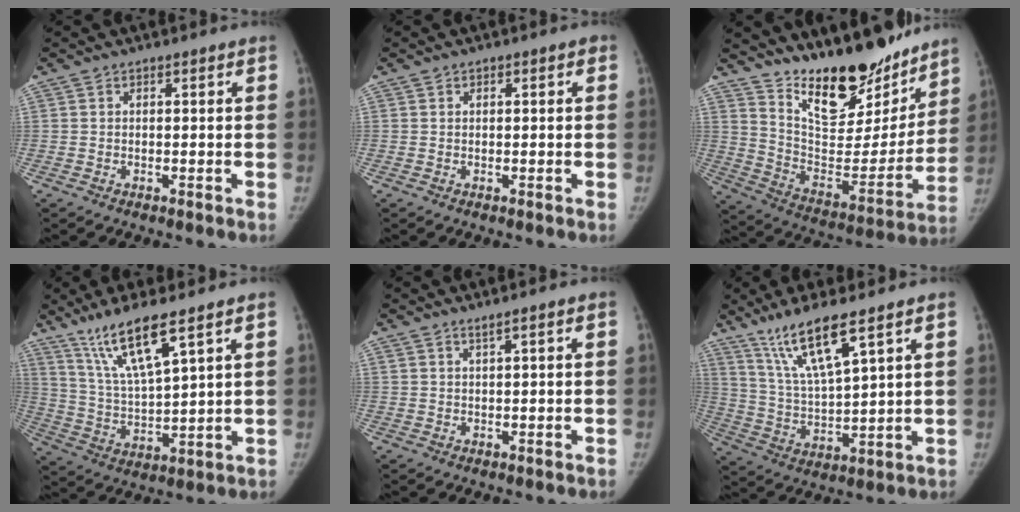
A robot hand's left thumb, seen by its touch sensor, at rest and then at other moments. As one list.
[{"total": 0.7, "force": [0.2, 0.7, 0.1], "torque": [0.009, 0.002, -0.002]}, {"total": 23.4, "force": [18.6, 8.6, 11.1], "torque": [-0.122, -0.124, 0.302]}, {"total": 13.6, "force": [8.8, 2.4, 10.0], "torque": [-0.193, -0.043, 0.188]}, {"total": 0.9, "force": [0.7, -0.2, 0.4], "torque": [-0.008, -0.005, 0.016]}, {"total": 11.8, "force": [7.9, 1.6, 8.6], "torque": [-0.171, -0.042, 0.168]}]